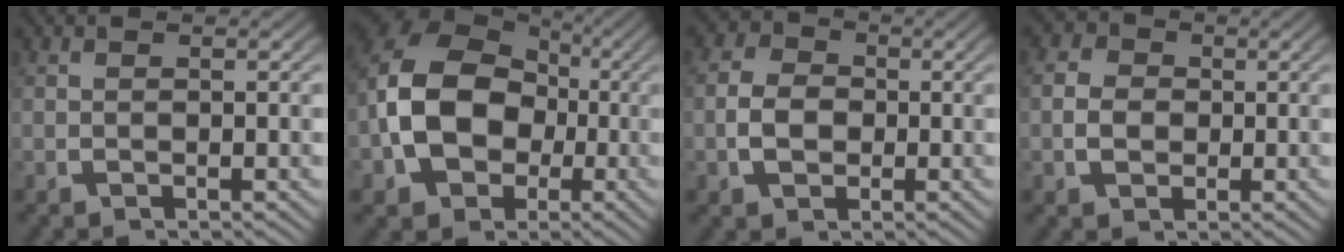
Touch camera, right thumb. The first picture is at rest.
{"total": 12.3, "force": [-0.6, 9.6, 7.6], "torque": [-0.185, -0.047, 0.011]}
{"total": 4.8, "force": [-0.3, 3.9, 2.7], "torque": [-0.048, -0.009, -0.006]}
{"total": 4.1, "force": [0.1, 3.6, 2.0], "torque": [-0.037, -0.013, 0.004]}